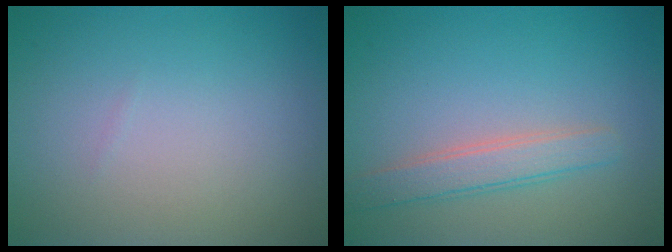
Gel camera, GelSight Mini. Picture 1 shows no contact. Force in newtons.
{"total": 2.6, "press": 2.6, "slide": 0.1}